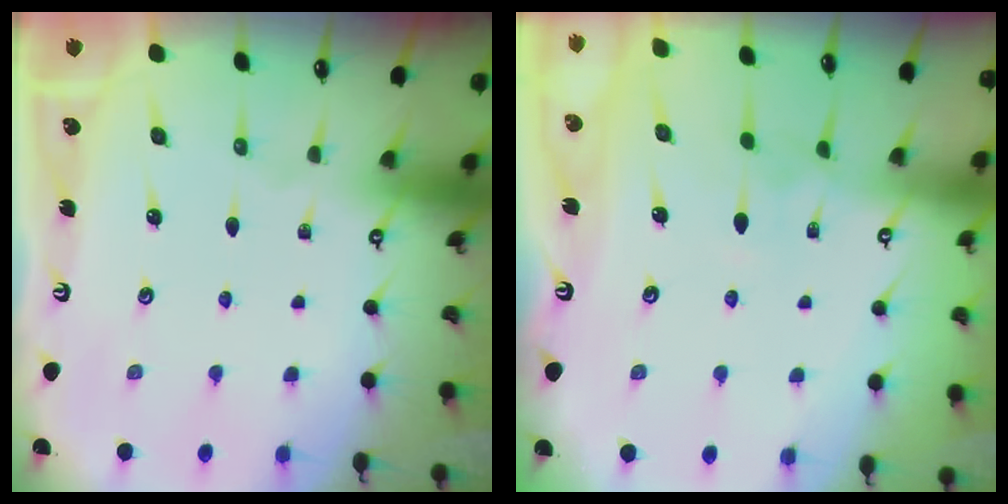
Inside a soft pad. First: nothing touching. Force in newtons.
{"total": 3.1, "press": 3.1, "slide": 0.2}